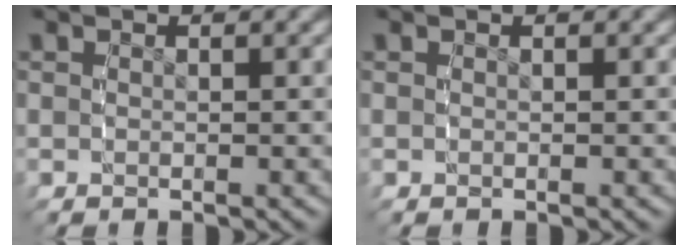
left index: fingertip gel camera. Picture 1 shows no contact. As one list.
[{"total": 0.0}]